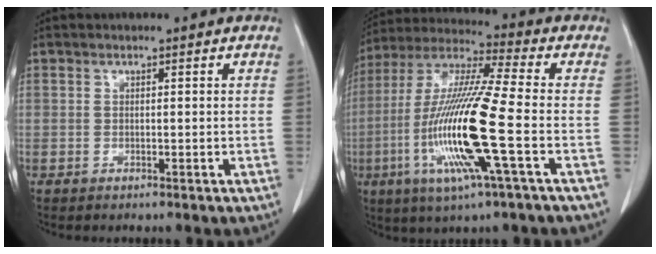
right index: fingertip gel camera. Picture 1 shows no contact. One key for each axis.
{"total": 17.5, "fx": -4.4, "fy": 0.0, "fz": 17.0, "tx": -0.352, "ty": -0.016, "tz": -0.094}